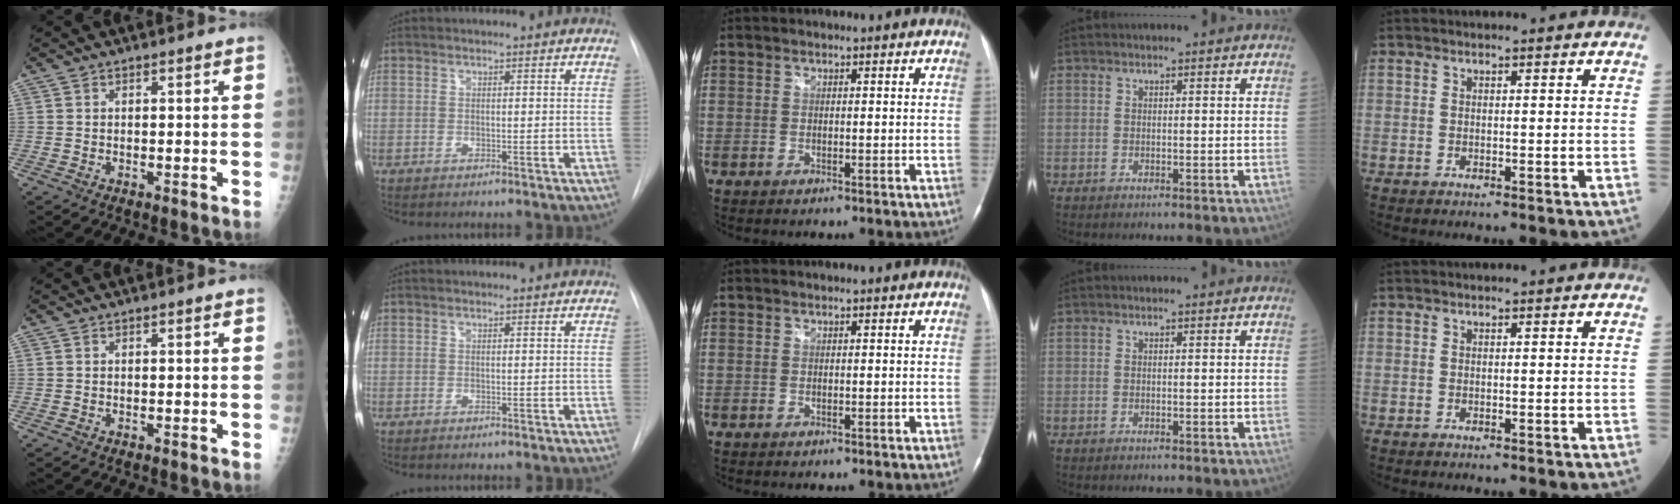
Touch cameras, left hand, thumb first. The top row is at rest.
{}